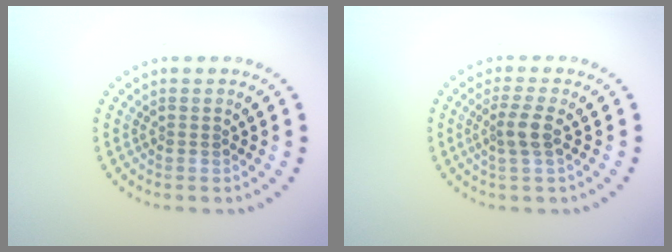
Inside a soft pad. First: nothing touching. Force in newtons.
{"total": 2.2, "press": 1.8, "slide": 1.4}